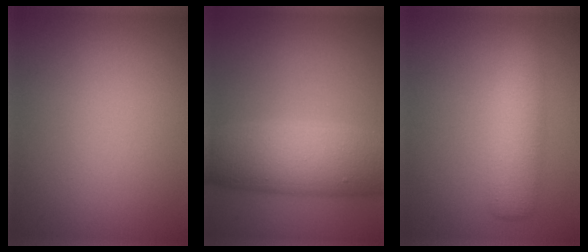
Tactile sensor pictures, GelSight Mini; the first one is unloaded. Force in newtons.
{"total": 8.7, "press": 8.7, "slide": 0.2}
{"total": 4.2, "press": 4.2, "slide": 0.1}